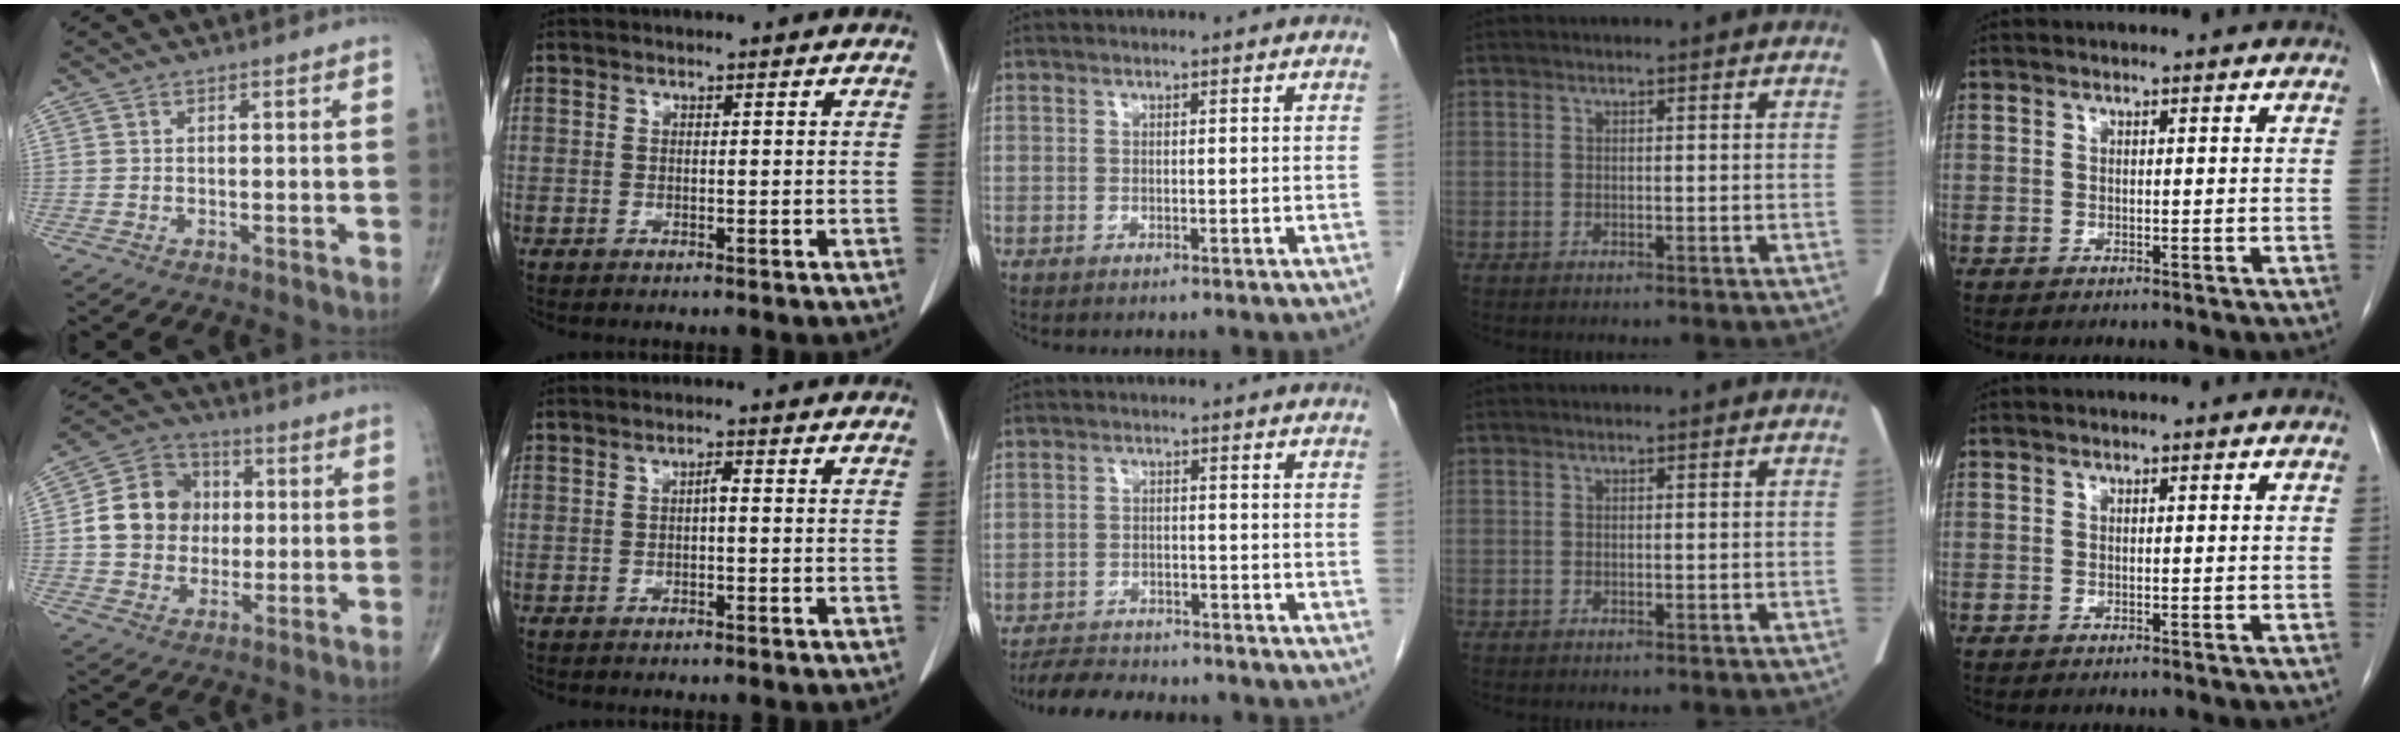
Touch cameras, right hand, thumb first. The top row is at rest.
{"thumb": {"total": 12.5, "force": [0.6, 10.9, 6.2], "torque": [-0.083, 0.021, 0.007]}, "index": {"total": 1.1, "force": [-0.1, 0.2, 1.1], "torque": [-0.018, 0.003, -0.002]}, "middle": {"total": 7.8, "force": [-7.2, 2.2, 2.1], "torque": [-0.032, -0.008, -0.111]}}